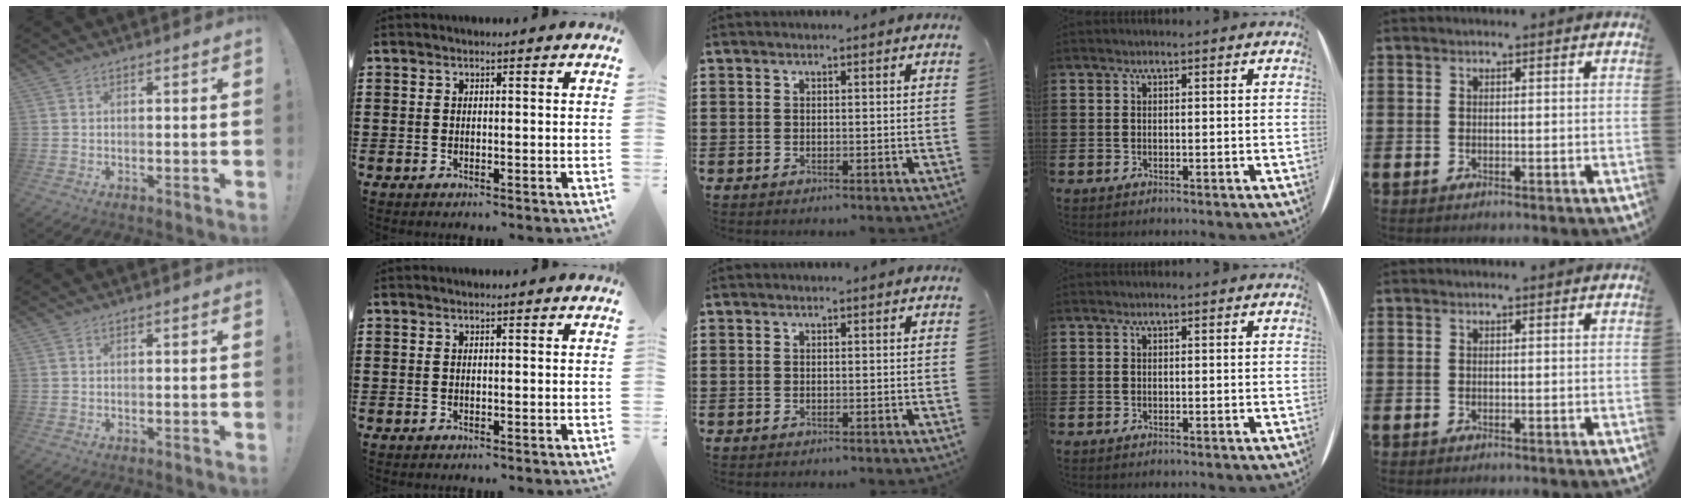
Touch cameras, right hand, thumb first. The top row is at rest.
{}